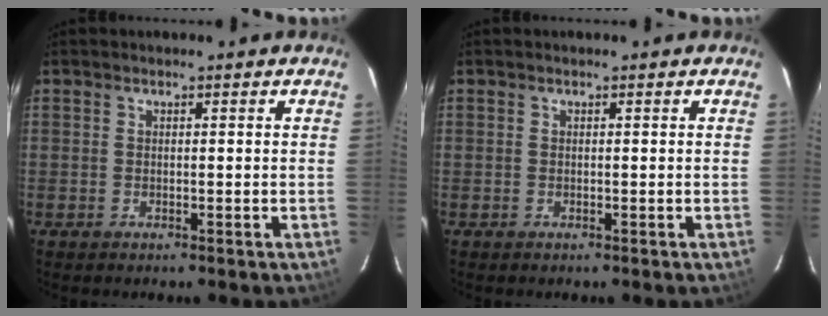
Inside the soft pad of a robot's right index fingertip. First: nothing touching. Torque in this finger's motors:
{"motor_torque": [0.00, 0.01, 0.00, 0.00]}